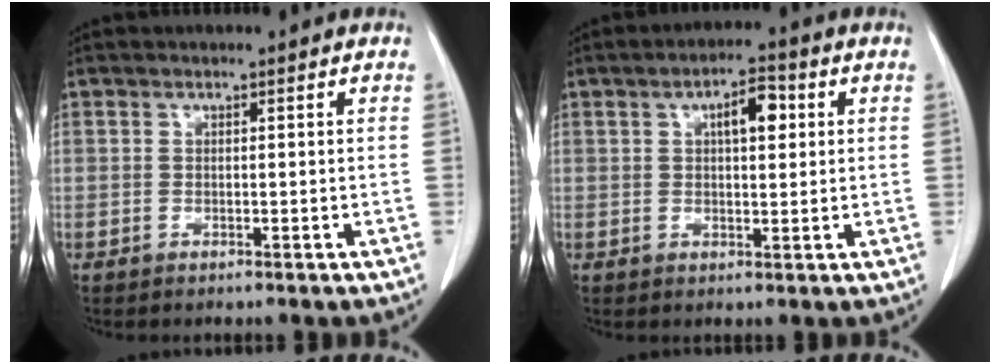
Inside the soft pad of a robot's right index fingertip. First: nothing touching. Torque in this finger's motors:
{"motor_torque": [0.44, 0.40, 0.10, 0.06]}